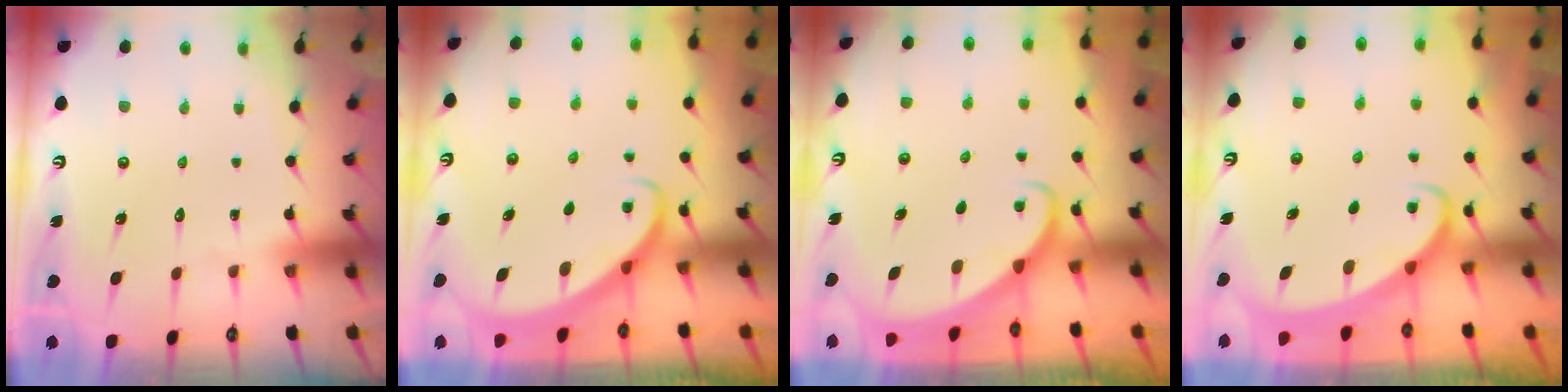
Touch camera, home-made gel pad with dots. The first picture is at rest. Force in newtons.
{"total": 2.9, "press": 2.9, "slide": 0.2}
{"total": 1.9, "press": 1.9, "slide": 0.2}
{"total": 2.1, "press": 2.1, "slide": 0.0}